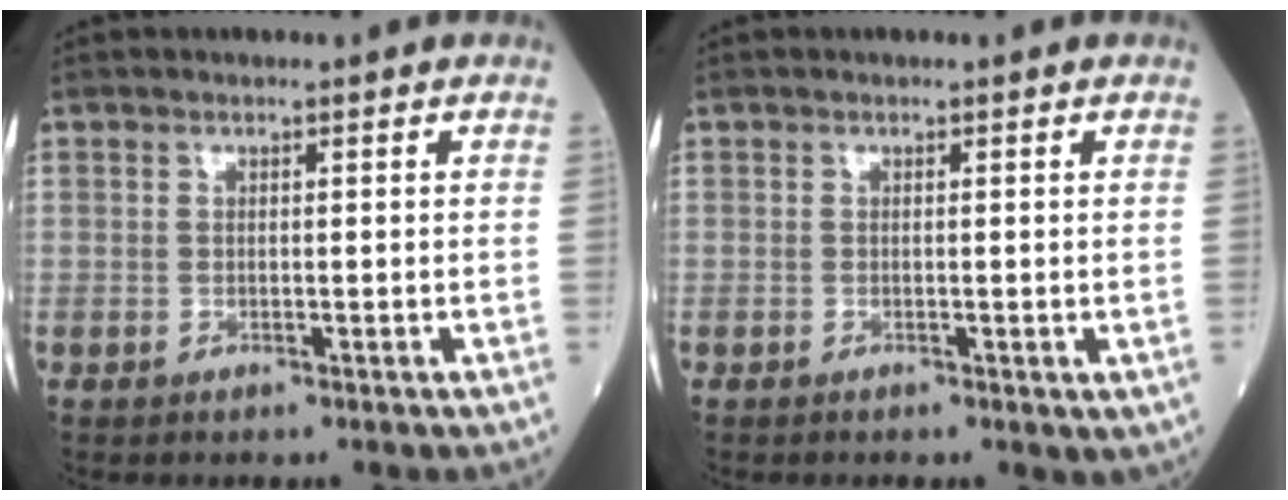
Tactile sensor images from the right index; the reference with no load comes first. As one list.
[{"total": 1.2, "force": [-0.3, 0.6, 1.0], "torque": [-0.012, -0.002, -0.002]}]